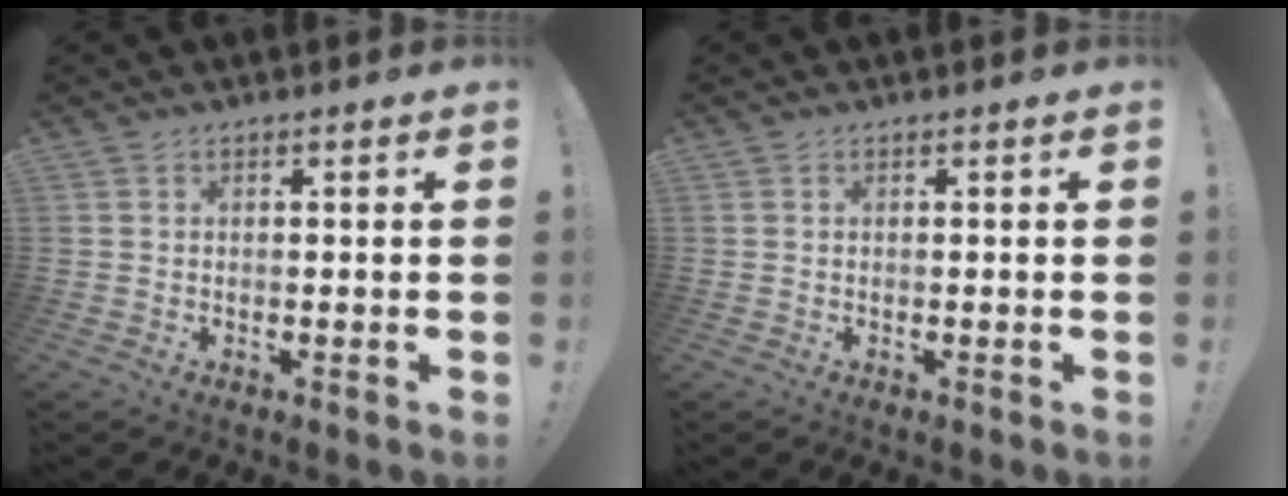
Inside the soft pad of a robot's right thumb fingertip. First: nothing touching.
{"total": 0.0}